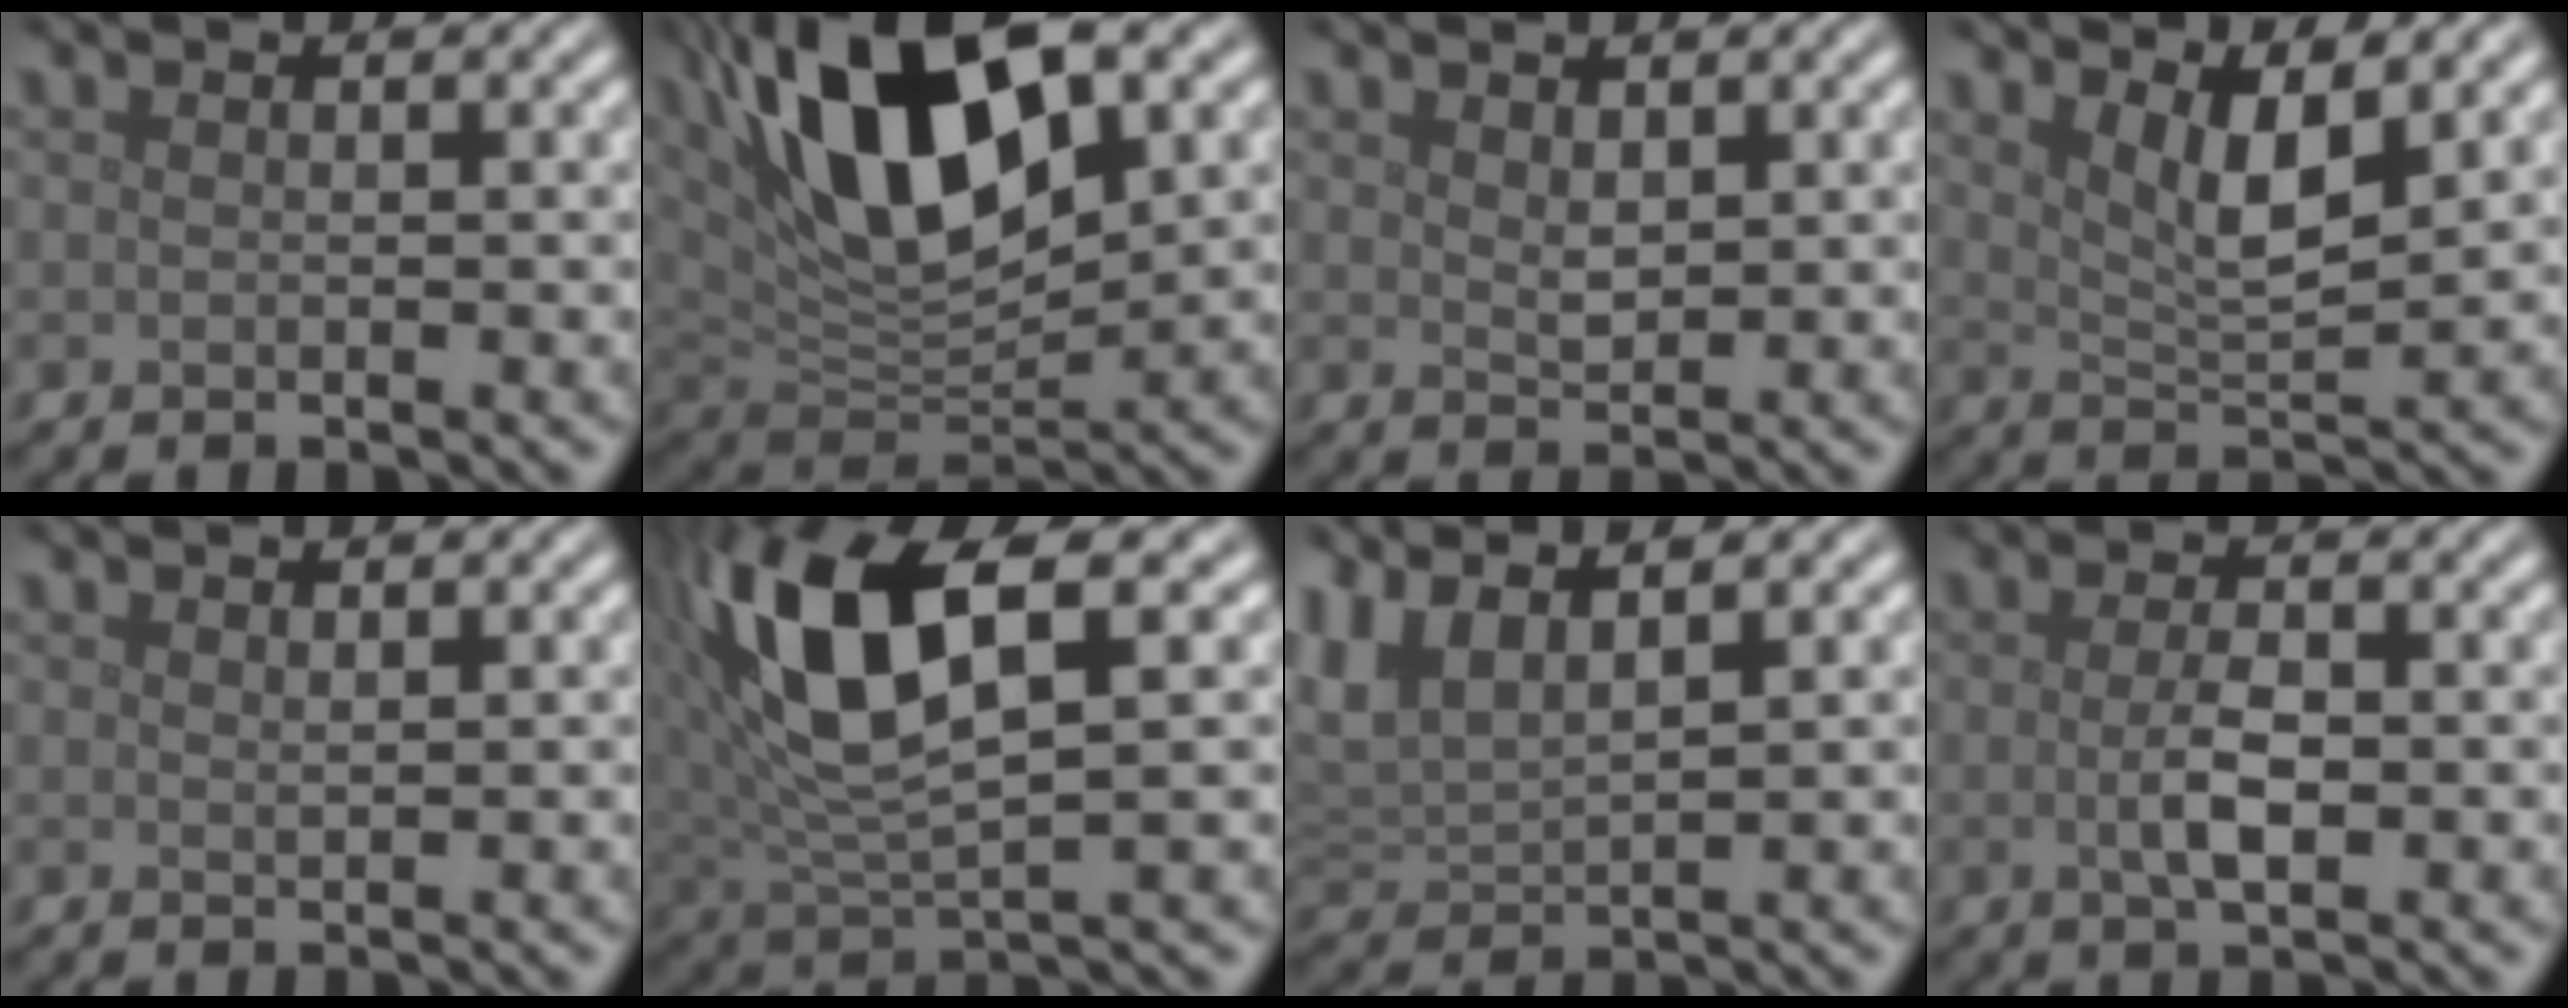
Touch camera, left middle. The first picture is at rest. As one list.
[{"total": 12.9, "force": [5.3, 5.2, 10.5], "torque": [-0.186, 0.014, 0.090]}, {"total": 1.5, "force": [1.0, 0.7, 0.9], "torque": [-0.020, -0.004, 0.024]}, {"total": 4.2, "force": [2.5, 1.1, 3.2], "torque": [-0.061, -0.009, 0.049]}, {"total": 0.5, "force": [0.5, 0.0, 0.2], "torque": [-0.002, -0.001, 0.010]}, {"total": 10.9, "force": [3.7, 4.2, 9.4], "torque": [-0.199, 0.017, 0.066]}, {"total": 4.0, "force": [2.8, 1.1, 2.6], "torque": [-0.069, 0.009, 0.060]}, {"total": 2.7, "force": [-0.2, 0.9, 2.6], "torque": [-0.053, -0.003, -0.004]}]